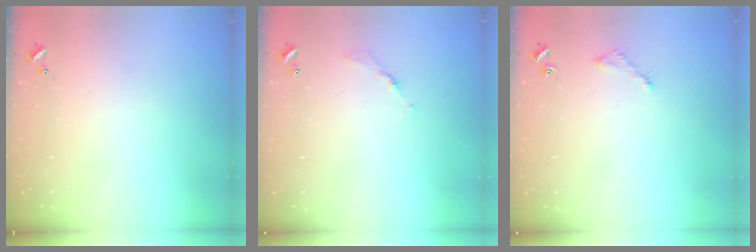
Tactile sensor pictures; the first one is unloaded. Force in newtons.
{"total": 4.4, "press": 4.3, "slide": 0.2}
{"total": 3.0, "press": 3.0, "slide": 0.4}